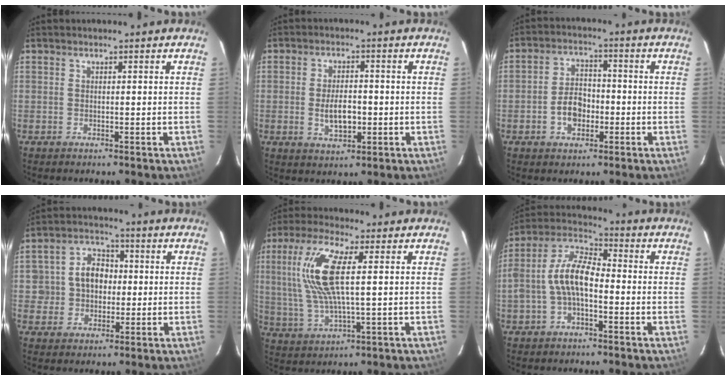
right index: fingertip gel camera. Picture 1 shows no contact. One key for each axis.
{"total": 6.0, "fx": -1.1, "fy": 3.0, "fz": 5.1, "tx": -0.097, "ty": -0.004, "tz": -0.014}
{"total": 6.5, "fx": -2.1, "fy": 4.5, "fz": 4.2, "tx": -0.081, "ty": 0.018, "tz": -0.031}
{"total": 7.4, "fx": 0.0, "fy": 6.7, "fz": 3.2, "tx": -0.060, "ty": 0.030, "tz": 0.004}
{"total": 13.3, "fx": 2.9, "fy": 3.8, "fz": 12.4, "tx": -0.257, "ty": 0.008, "tz": 0.063}
{"total": 9.6, "fx": -2.1, "fy": 4.7, "fz": 8.1, "tx": -0.173, "ty": 0.021, "tz": -0.040}